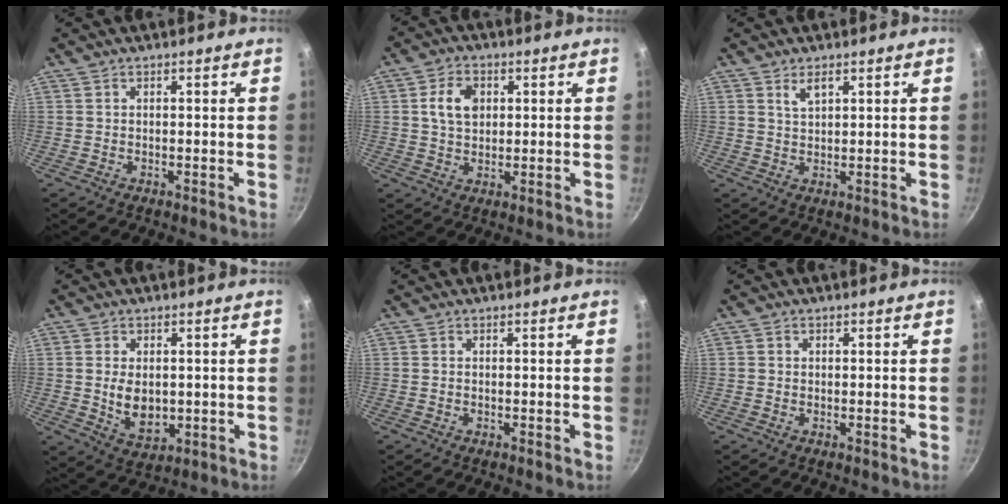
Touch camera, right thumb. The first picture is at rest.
{"total": 6.7, "force": [1.5, 4.9, 4.4], "torque": [-0.061, 0.004, 0.025]}
{"total": 2.8, "force": [1.5, 1.3, 1.9], "torque": [-0.029, -0.005, 0.031]}
{"total": 7.6, "force": [0.1, 5.0, 5.6], "torque": [-0.086, -0.012, 0.013]}
{"total": 0.0}
{"total": 0.6, "force": [0.0, 0.6, 0.1], "torque": [0.000, 0.002, -0.001]}